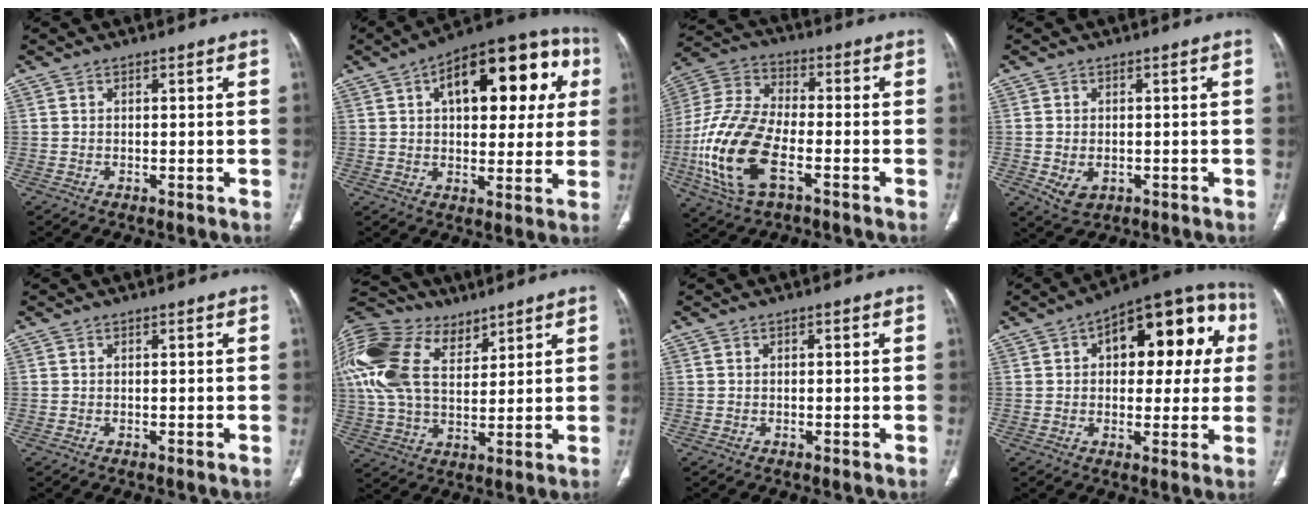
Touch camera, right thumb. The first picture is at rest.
{"total": 22.1, "force": [6.6, 11.0, 18.0], "torque": [-0.203, 0.026, 0.086]}
{"total": 18.3, "force": [-5.9, 8.9, 14.9], "torque": [-0.329, 0.018, -0.109]}
{"total": 4.0, "force": [-1.0, 2.9, 2.5], "torque": [-0.041, 0.000, -0.003]}
{"total": 0.0}
{"total": 24.8, "force": [12.1, 15.0, 15.6], "torque": [-0.372, 0.024, 0.233]}
{"total": 0.6, "force": [0.2, 0.2, 0.5], "torque": [-0.008, 0.002, 0.001]}
{"total": 20.3, "force": [5.0, 10.5, 16.6], "torque": [-0.172, 0.032, 0.059]}